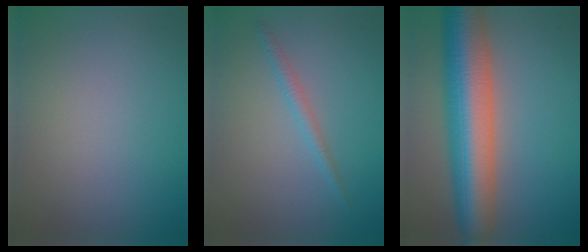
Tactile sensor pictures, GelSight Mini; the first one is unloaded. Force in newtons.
{"total": 1.4, "press": 1.4, "slide": 0.0}
{"total": 10.9, "press": 10.9, "slide": 0.1}